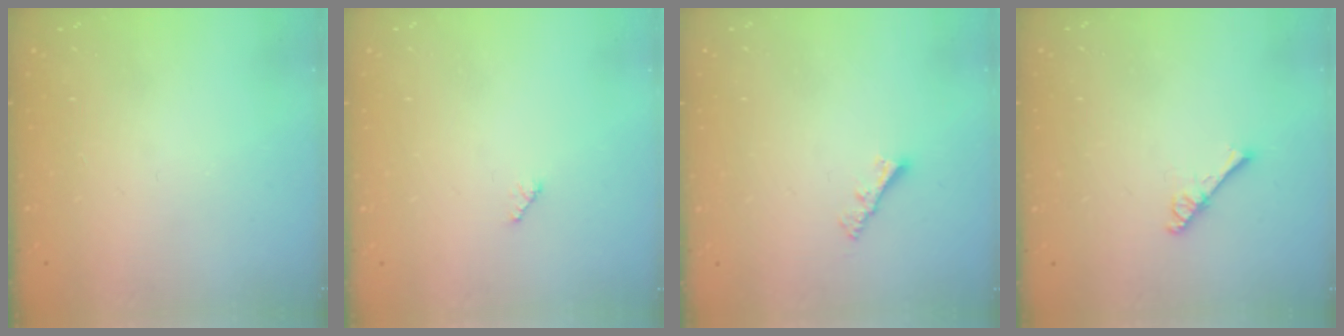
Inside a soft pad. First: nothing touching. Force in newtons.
{"total": 3.2, "press": 3.2, "slide": 0.4}
{"total": 3.5, "press": 3.5, "slide": 0.3}
{"total": 2.5, "press": 2.5, "slide": 0.3}